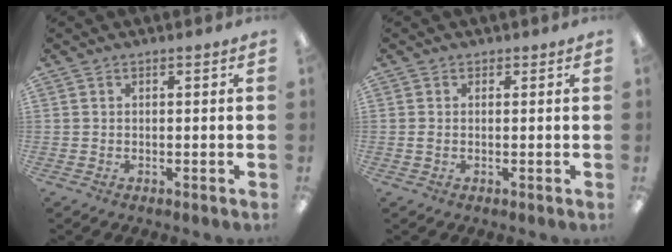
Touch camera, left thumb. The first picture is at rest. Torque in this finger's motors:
{"motor_torque": [-0.34, 0.11, -0.16, 0.09, 0.02]}